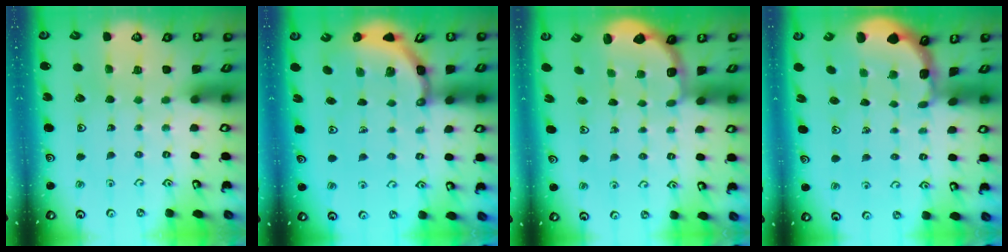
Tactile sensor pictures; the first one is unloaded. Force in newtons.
{"total": 4.1, "press": 3.9, "slide": 1.3}
{"total": 2.8, "press": 2.2, "slide": 1.8}
{"total": 1.4, "press": 1.4, "slide": 0.1}